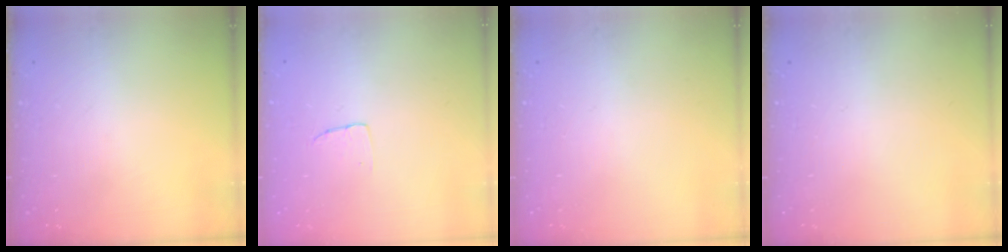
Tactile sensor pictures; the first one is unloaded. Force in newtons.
{"total": 2.9, "press": 2.9, "slide": 0.1}
{"total": 0.0}
{"total": 0.0}